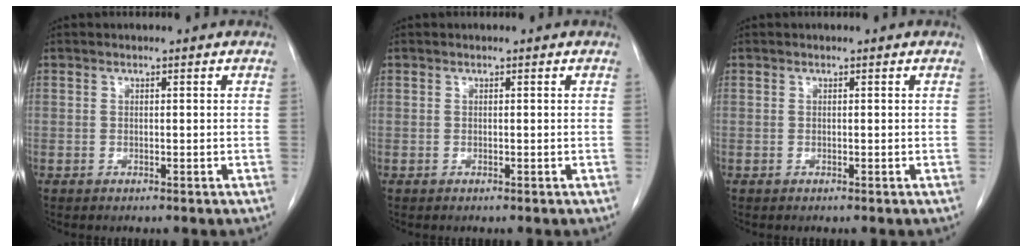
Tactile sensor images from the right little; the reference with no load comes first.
{"total": 0.0}
{"total": 0.0}